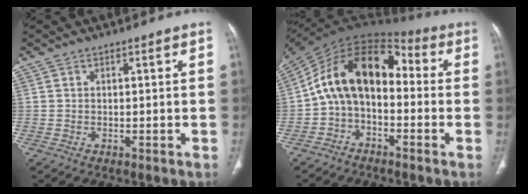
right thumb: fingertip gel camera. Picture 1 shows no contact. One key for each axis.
{"total": 14.8, "fx": -0.7, "fy": 9.4, "fz": 11.4, "tx": -0.178, "ty": 0.068, "tz": -0.027}